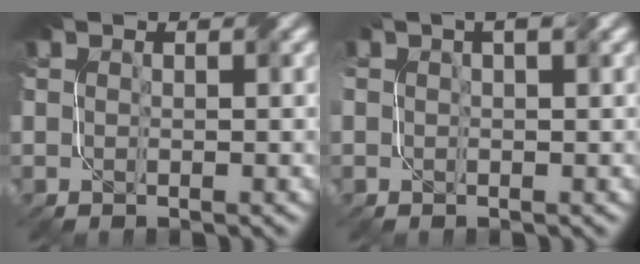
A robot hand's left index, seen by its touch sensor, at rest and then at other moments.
{"total": 1.1, "force": [0.2, 0.1, 1.1], "torque": [-0.017, 0.005, 0.000]}